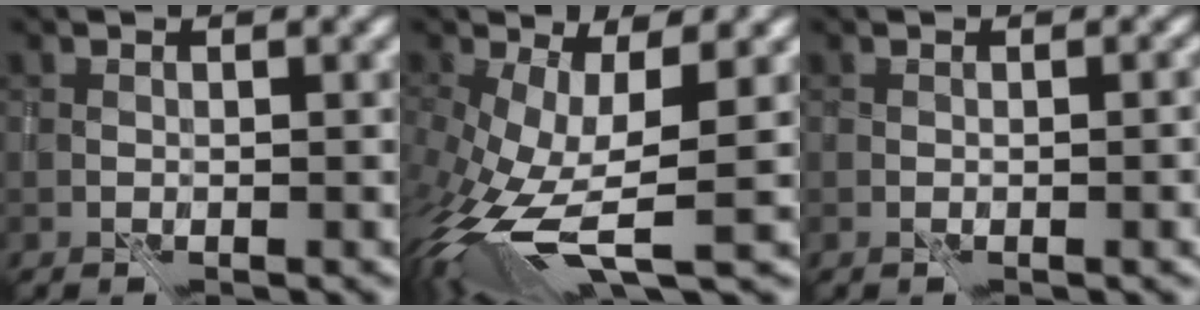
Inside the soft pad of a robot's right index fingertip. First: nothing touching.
{"total": 9.2, "force": [-2.0, 3.5, 8.3], "torque": [-0.194, -0.027, -0.036]}
{"total": 1.8, "force": [-0.4, 0.5, 1.7], "torque": [-0.008, 0.008, 0.001]}